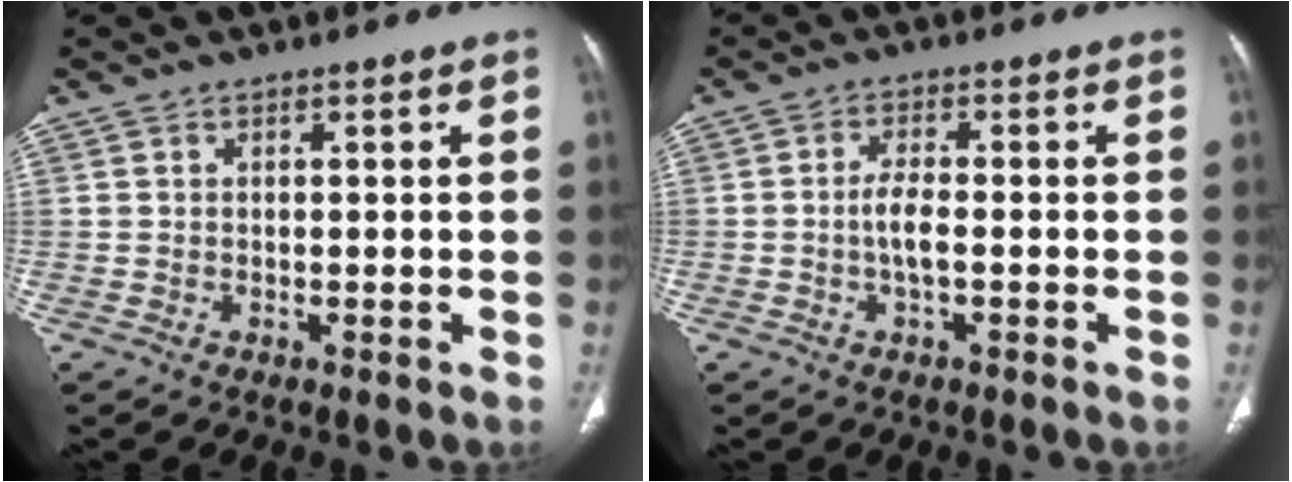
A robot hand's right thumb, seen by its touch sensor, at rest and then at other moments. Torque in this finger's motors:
{"motor_torque": [3.58, 1.42, 1.07, -1.20, 0.27]}